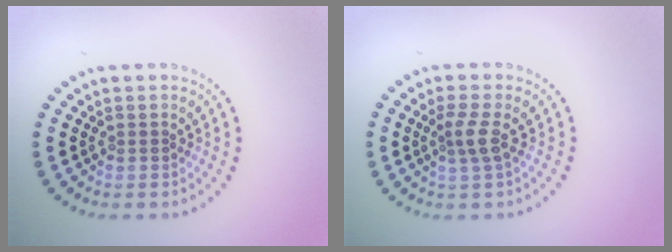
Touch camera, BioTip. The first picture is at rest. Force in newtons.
{"total": 2.1, "press": 1.7, "slide": 1.3}